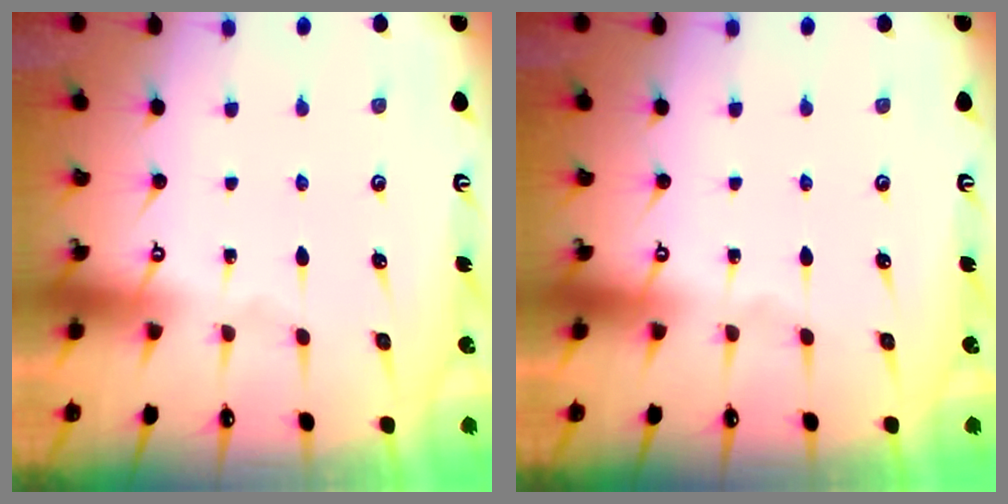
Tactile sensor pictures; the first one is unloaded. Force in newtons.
{"total": 0.0}